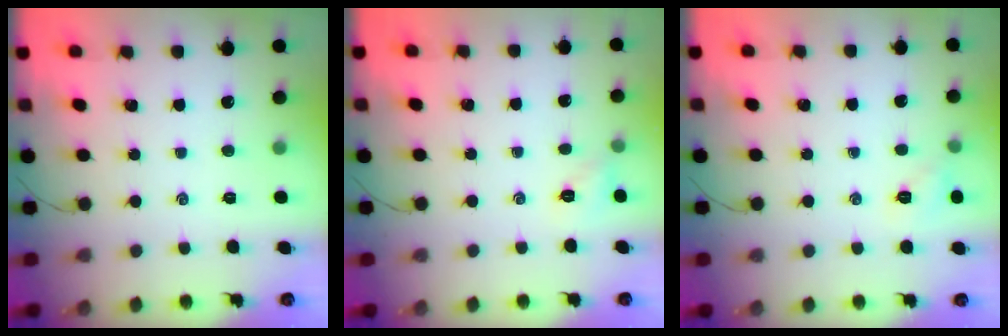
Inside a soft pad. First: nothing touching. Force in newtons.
{"total": 3.8, "press": 3.8, "slide": 0.2}
{"total": 5.6, "press": 5.4, "slide": 1.5}